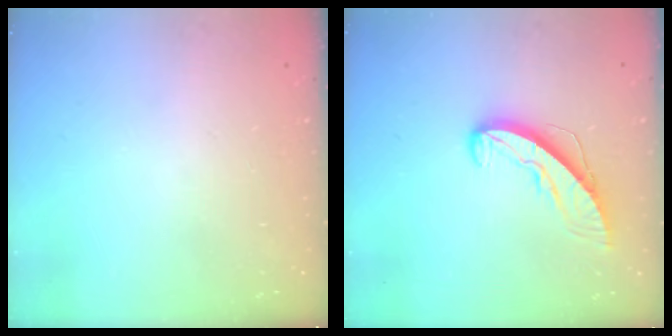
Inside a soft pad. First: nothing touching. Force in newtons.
{"total": 9.9, "press": 9.8, "slide": 0.6}